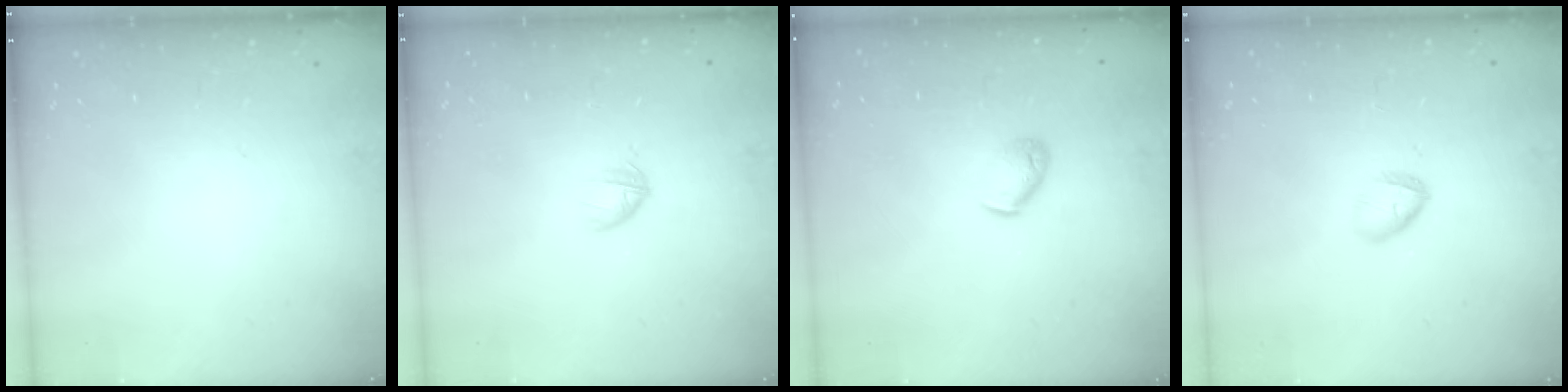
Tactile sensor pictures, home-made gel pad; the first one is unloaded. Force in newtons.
{"total": 3.1, "press": 3.0, "slide": 0.9}
{"total": 5.1, "press": 5.0, "slide": 1.1}
{"total": 4.0, "press": 3.8, "slide": 1.0}